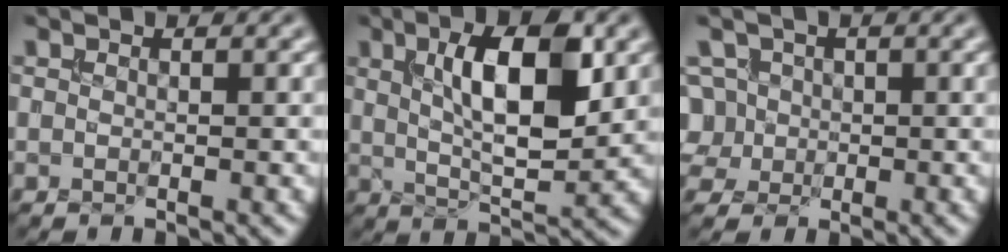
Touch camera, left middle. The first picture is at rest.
{"total": 8.1, "force": [2.2, 2.9, 7.3], "torque": [-0.117, 0.004, 0.038]}
{"total": 4.3, "force": [0.0, 4.0, 1.7], "torque": [-0.030, 0.032, -0.012]}